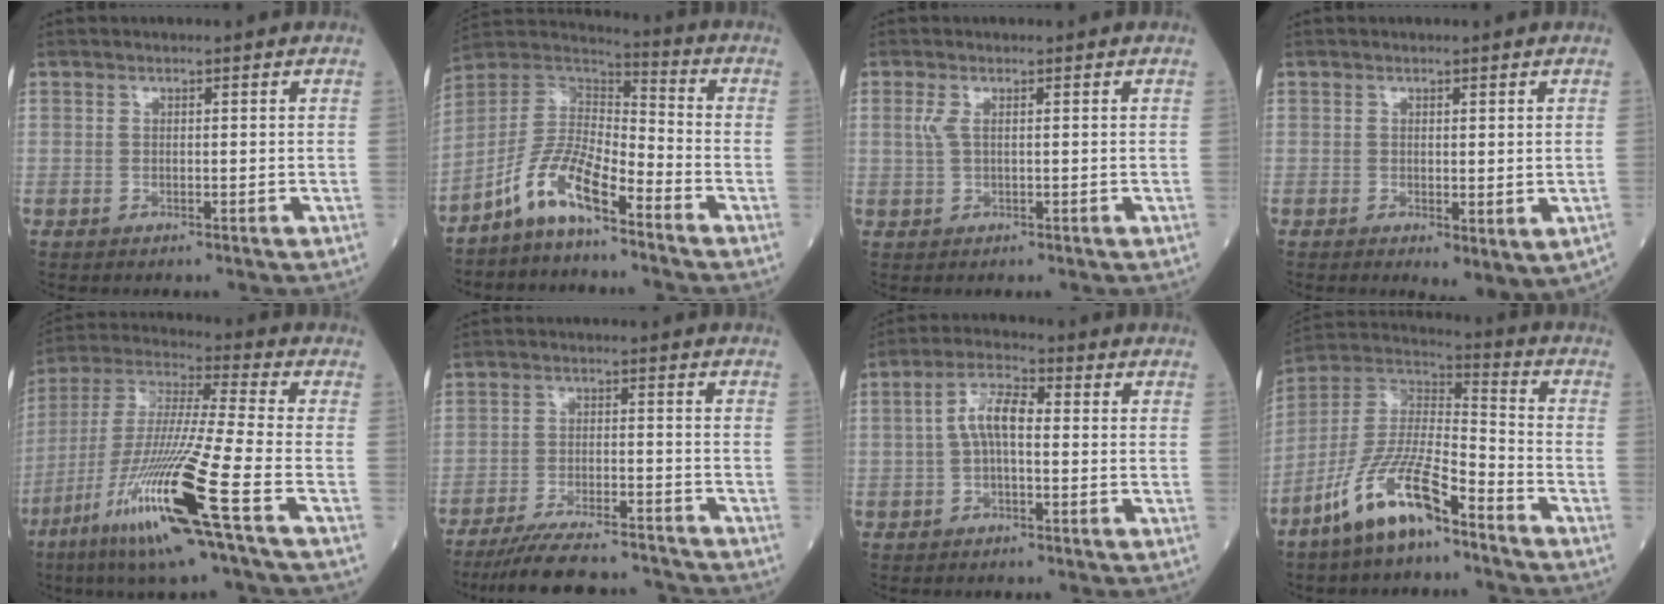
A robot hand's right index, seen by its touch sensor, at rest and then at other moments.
{"total": 10.0, "force": [-6.5, 2.7, 7.2], "torque": [-0.158, 0.014, -0.128]}
{"total": 1.7, "force": [0.5, 0.5, 1.6], "torque": [-0.047, 0.005, 0.012]}
{"total": 4.5, "force": [-1.0, 1.6, 4.0], "torque": [-0.051, -0.014, -0.005]}
{"total": 19.1, "force": [-8.7, -0.6, 17.0], "torque": [-0.375, -0.044, -0.173]}
{"total": 13.1, "force": [-12.2, 1.8, 4.4], "torque": [-0.073, 0.002, -0.187]}
{"total": 5.9, "force": [0.1, 2.2, 5.5], "torque": [-0.111, 0.018, -0.002]}
{"total": 13.6, "force": [-8.9, 3.1, 9.9], "torque": [-0.206, 0.000, -0.169]}